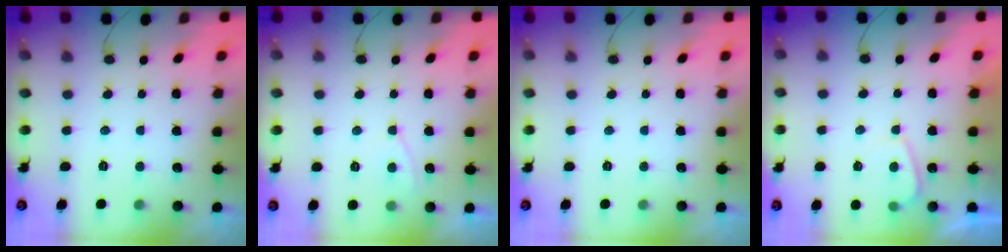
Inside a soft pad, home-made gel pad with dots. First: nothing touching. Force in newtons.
{"total": 2.9, "press": 2.9, "slide": 0.4}
{"total": 0.0}
{"total": 1.2, "press": 1.1, "slide": 0.6}